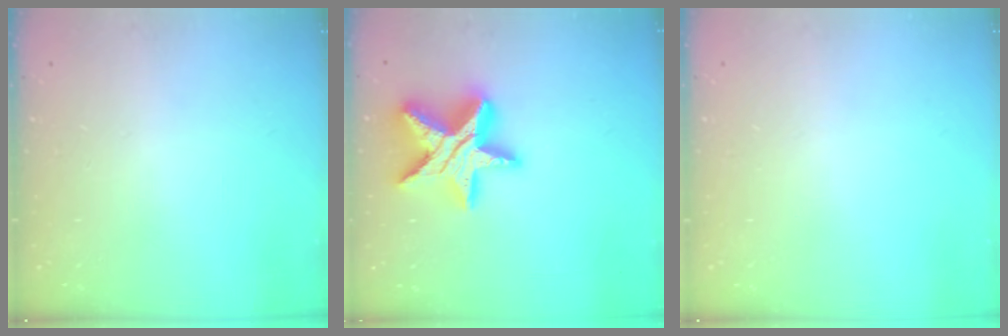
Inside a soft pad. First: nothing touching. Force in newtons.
{"total": 20.1, "press": 20.0, "slide": 1.4}
{"total": 0.0}